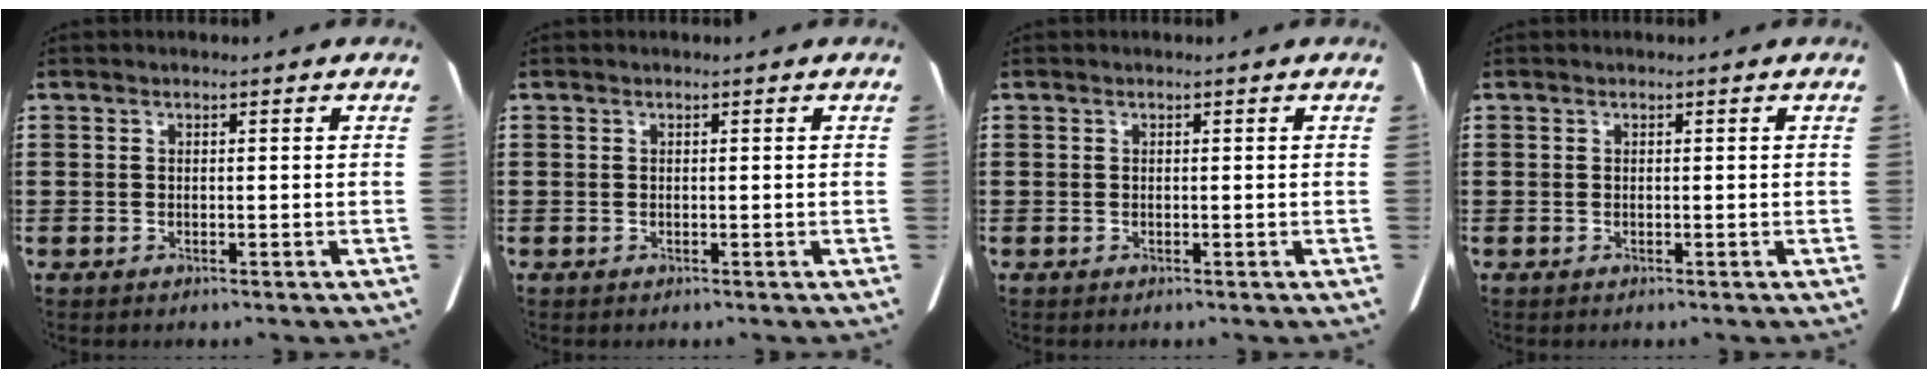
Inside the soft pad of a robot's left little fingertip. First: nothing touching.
{"total": 0.0}
{"total": 0.0}
{"total": 0.0}